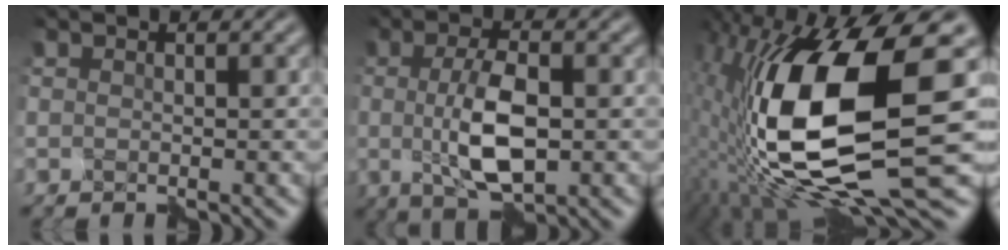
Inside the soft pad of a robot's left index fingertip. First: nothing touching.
{"total": 5.1, "force": [-0.1, 1.6, 4.8], "torque": [-0.108, -0.002, 0.000]}
{"total": 15.1, "force": [-0.7, 5.7, 14.0], "torque": [-0.275, -0.001, -0.017]}